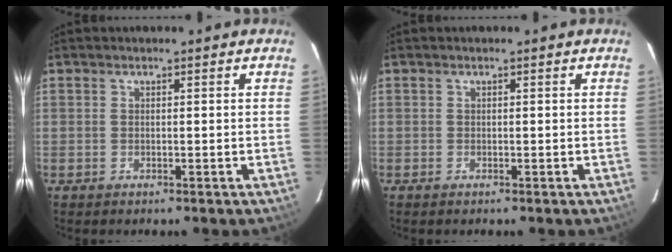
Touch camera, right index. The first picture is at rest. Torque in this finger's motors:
{"motor_torque": [0.05, -0.10, -0.06, 0.00]}